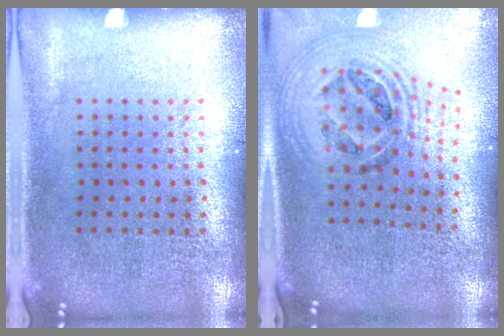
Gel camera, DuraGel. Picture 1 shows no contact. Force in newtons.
{"total": 1.7, "press": 1.4, "slide": 0.9}